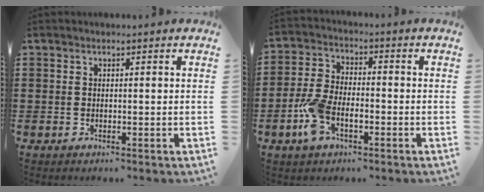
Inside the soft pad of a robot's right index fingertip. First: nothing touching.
{"total": 6.8, "force": [-2.6, 3.6, 5.2], "torque": [-0.135, -0.005, -0.057]}